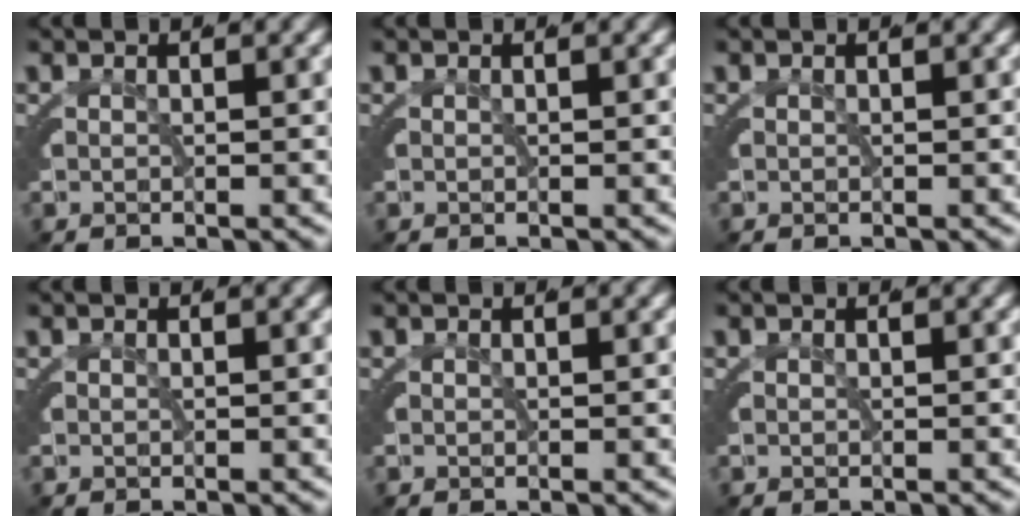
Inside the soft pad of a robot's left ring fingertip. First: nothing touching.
{"total": 0.0}
{"total": 0.0}
{"total": 0.0}
{"total": 0.0}
{"total": 0.0}